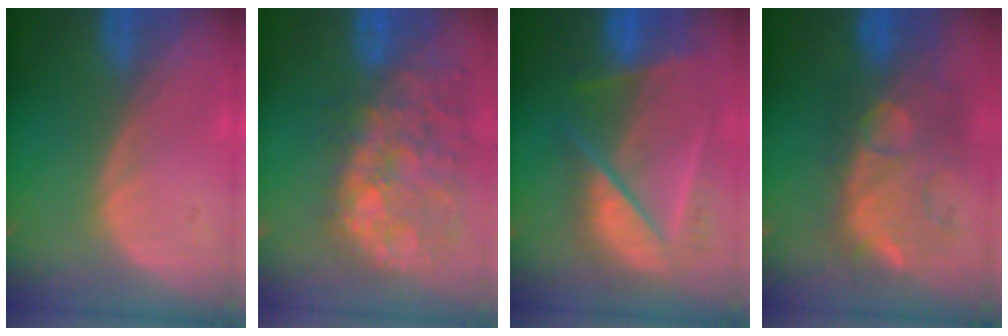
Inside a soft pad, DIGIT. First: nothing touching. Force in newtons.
{"total": 14.3, "press": 11.7, "slide": 8.2}
{"total": 9.9, "press": 8.3, "slide": 5.4}
{"total": 11.1, "press": 10.3, "slide": 4.1}